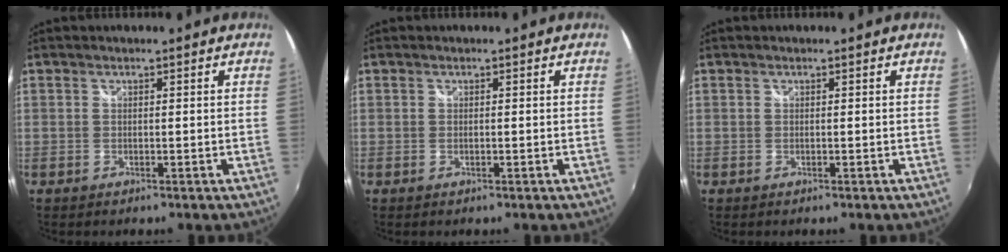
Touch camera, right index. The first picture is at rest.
{"total": 0.0}
{"total": 0.0}